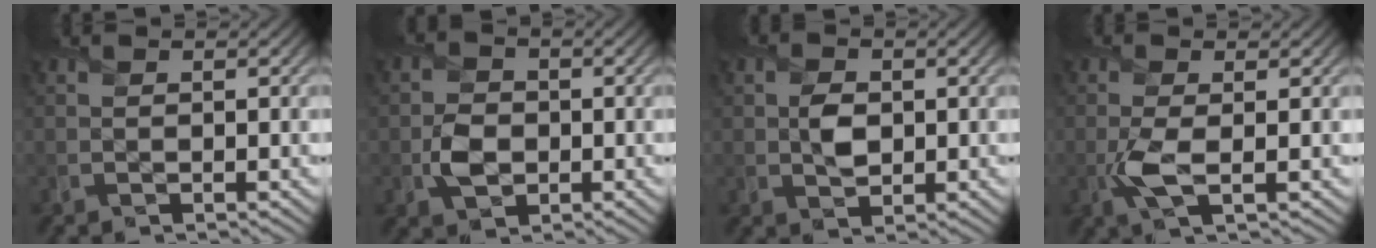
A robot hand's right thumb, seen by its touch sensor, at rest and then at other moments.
{"total": 3.8, "force": [-0.9, 3.0, 2.1], "torque": [-0.048, -0.004, -0.021]}
{"total": 3.1, "force": [0.3, 2.1, 2.2], "torque": [-0.049, -0.001, 0.003]}
{"total": 3.6, "force": [-0.6, 1.2, 3.4], "torque": [-0.084, -0.004, -0.018]}